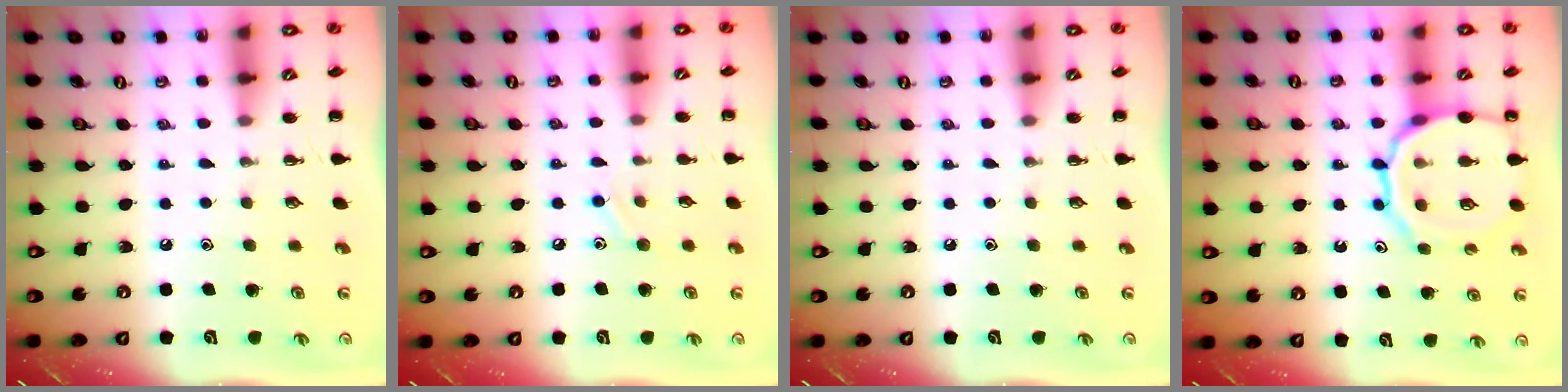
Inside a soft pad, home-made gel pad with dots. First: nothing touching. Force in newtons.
{"total": 6.5, "press": 6.3, "slide": 1.7}
{"total": 0.0}
{"total": 14.3, "press": 14.3, "slide": 1.3}